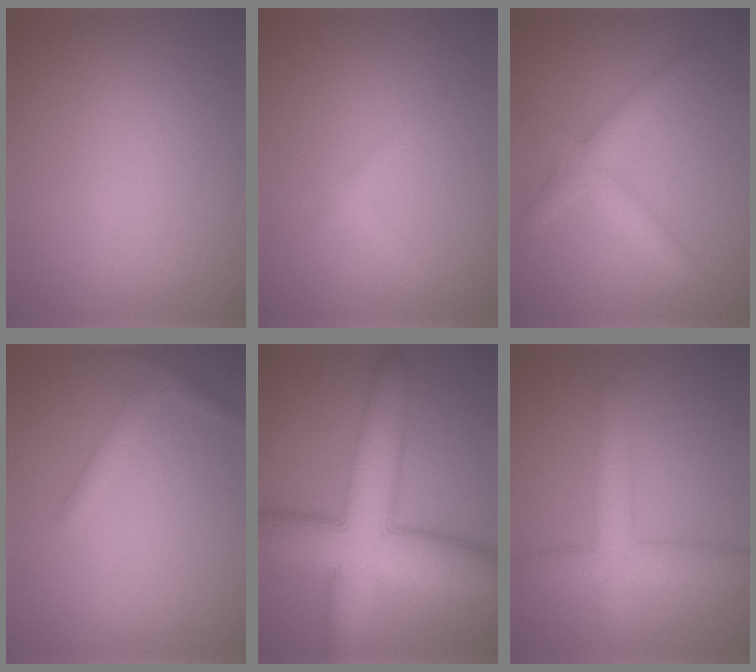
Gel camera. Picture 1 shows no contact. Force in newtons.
{"total": 1.1, "press": 1.1, "slide": 0.0}
{"total": 3.0, "press": 3.0, "slide": 0.1}
{"total": 1.6, "press": 1.6, "slide": 0.1}
{"total": 11.5, "press": 11.5, "slide": 0.3}
{"total": 4.5, "press": 4.5, "slide": 0.2}